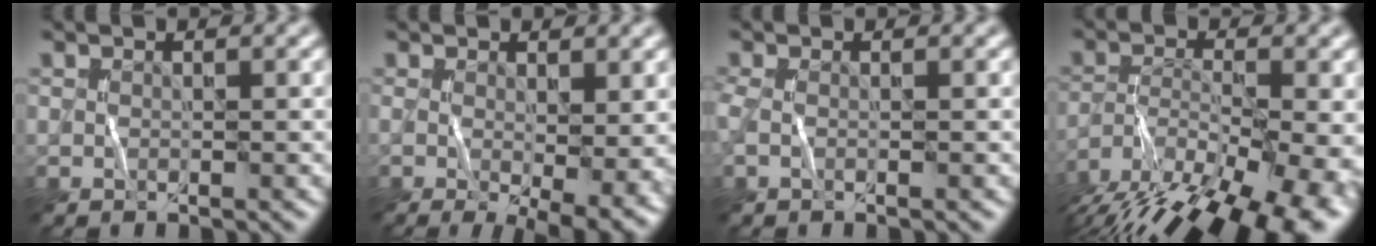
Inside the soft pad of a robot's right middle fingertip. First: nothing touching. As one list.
[{"total": 6.4, "force": [-0.9, 1.9, 6.0], "torque": [-0.088, -0.015, -0.008]}, {"total": 1.1, "force": [-0.1, 0.4, 1.0], "torque": [-0.026, 0.002, -0.005]}, {"total": 15.9, "force": [-11.0, 6.6, 9.3], "torque": [-0.153, -0.036, -0.149]}]